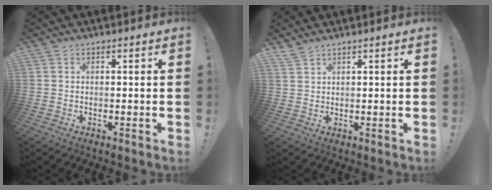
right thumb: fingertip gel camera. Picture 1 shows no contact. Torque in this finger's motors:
{"motor_torque": [-0.03, 0.00, -0.08, 0.35, 0.17]}